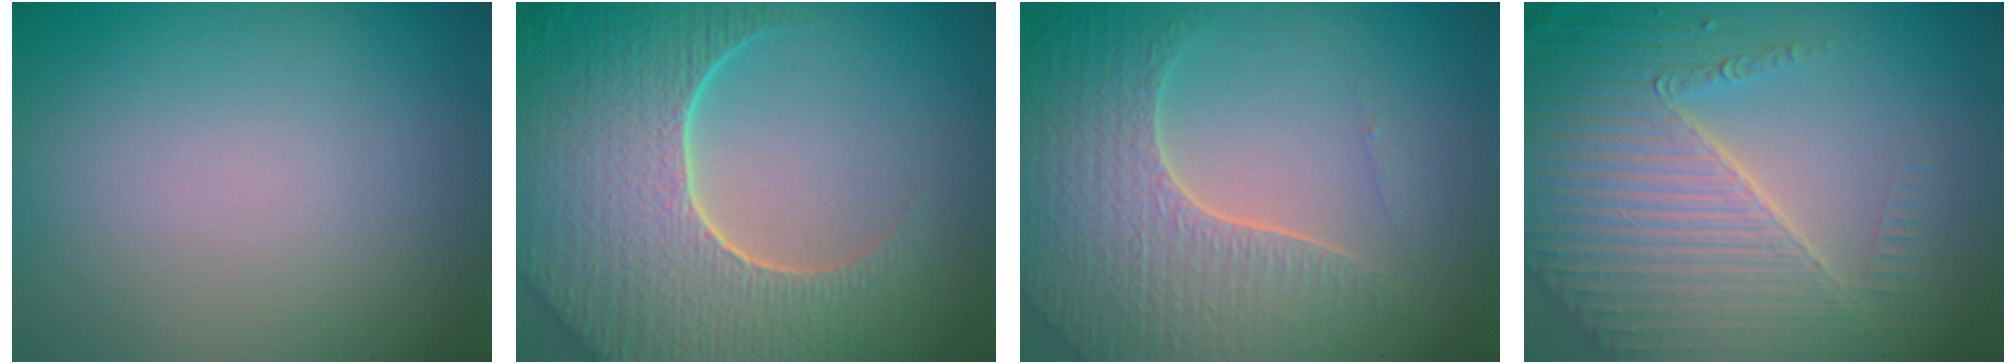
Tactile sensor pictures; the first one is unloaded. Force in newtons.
{"total": 9.1, "press": 6.5, "slide": 6.3}
{"total": 5.8, "press": 4.7, "slide": 3.3}
{"total": 7.0, "press": 5.4, "slide": 4.4}